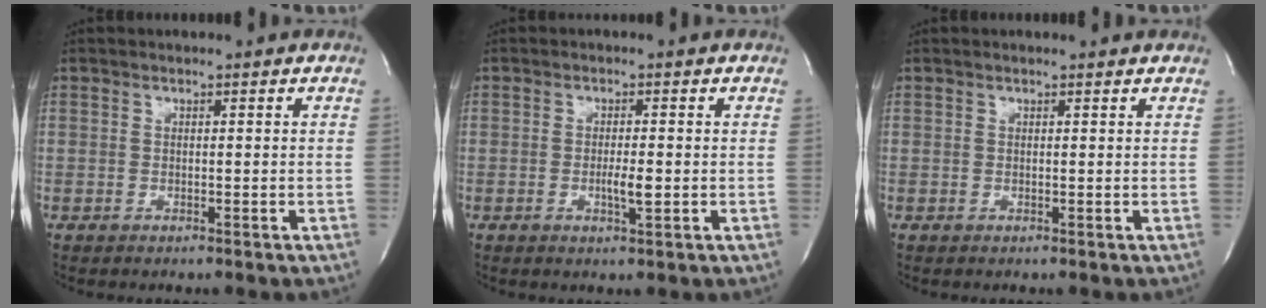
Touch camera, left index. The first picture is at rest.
{"total": 2.7, "force": [-1.2, 0.3, 2.4], "torque": [-0.046, -0.009, -0.018]}
{"total": 0.9, "force": [0.9, 0.0, 0.1], "torque": [-0.009, -0.001, 0.003]}